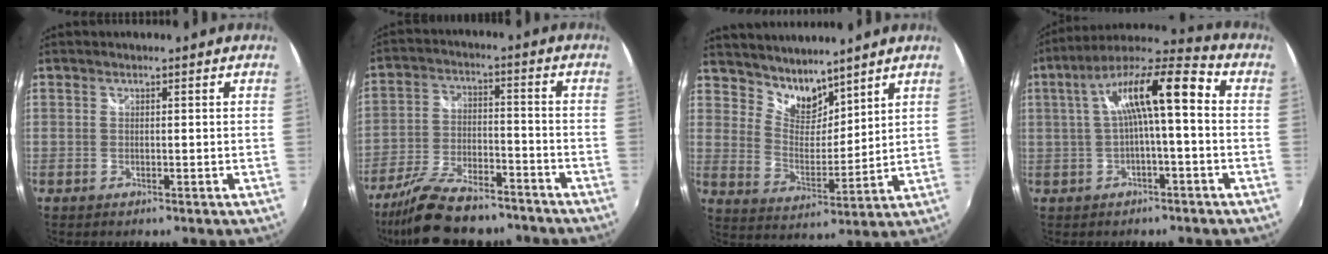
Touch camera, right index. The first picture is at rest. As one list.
[{"total": 17.2, "force": [-14.0, 5.7, 8.1], "torque": [-0.170, -0.019, -0.227]}, {"total": 8.6, "force": [7.4, 3.6, 2.3], "torque": [-0.035, 0.001, 0.141]}, {"total": 13.0, "force": [0.7, 2.6, 12.7], "torque": [-0.226, 0.033, 0.011]}]